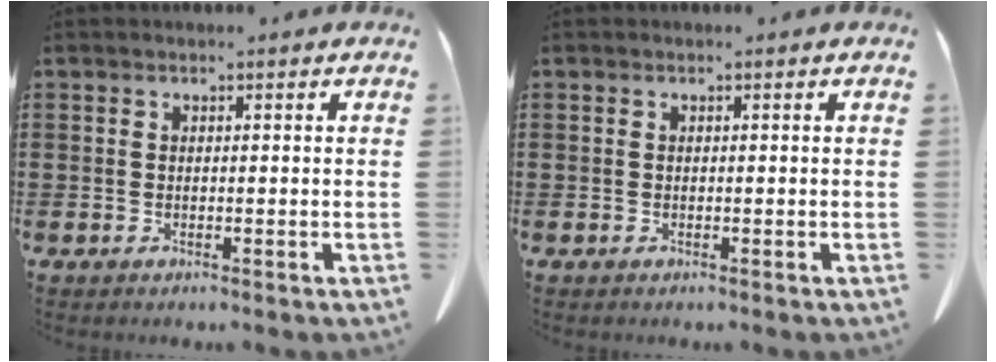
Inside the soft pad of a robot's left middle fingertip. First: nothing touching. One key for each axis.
{"total": 0.0}